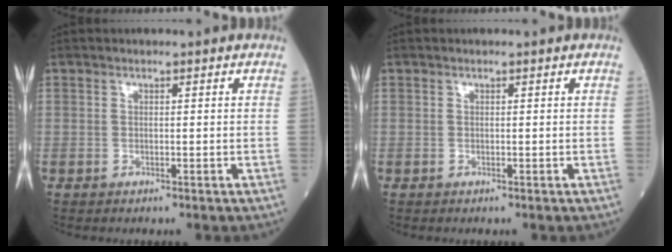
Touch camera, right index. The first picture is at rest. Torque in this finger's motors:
{"motor_torque": [0.00, 0.00, 0.00, -0.01]}